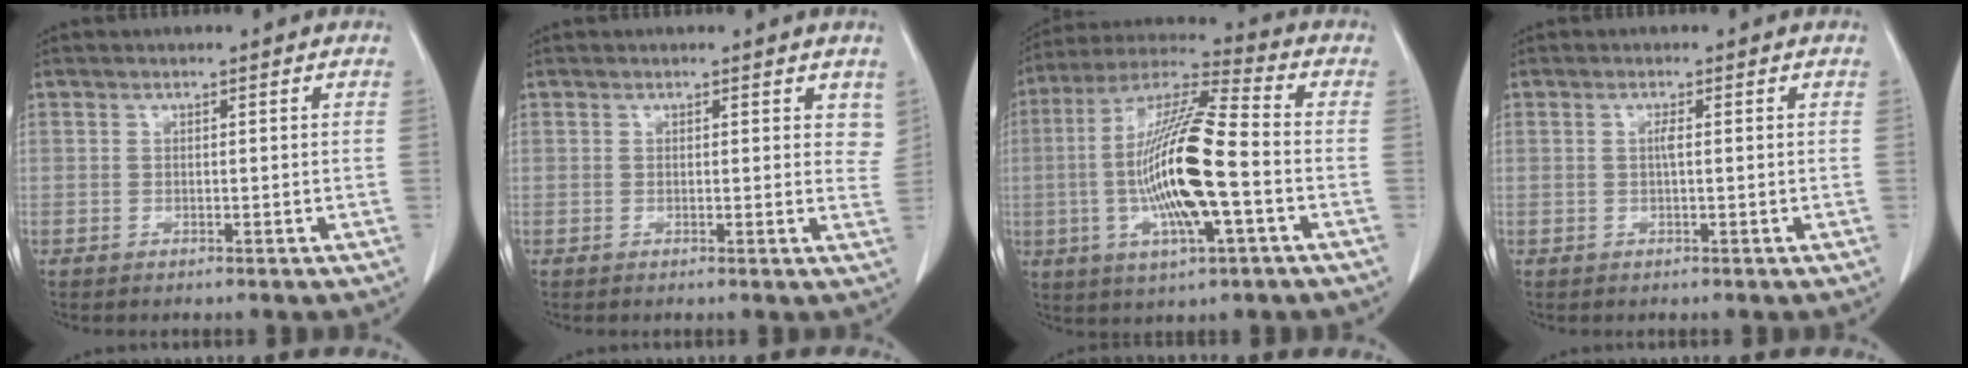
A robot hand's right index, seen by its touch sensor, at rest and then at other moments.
{"total": 3.0, "force": [2.2, 1.6, 1.3], "torque": [0.004, -0.009, 0.012]}
{"total": 17.4, "force": [-2.8, 2.2, 17.1], "torque": [-0.340, 0.001, -0.050]}
{"total": 1.0, "force": [0.1, 0.1, 1.0], "torque": [-0.022, 0.001, 0.000]}